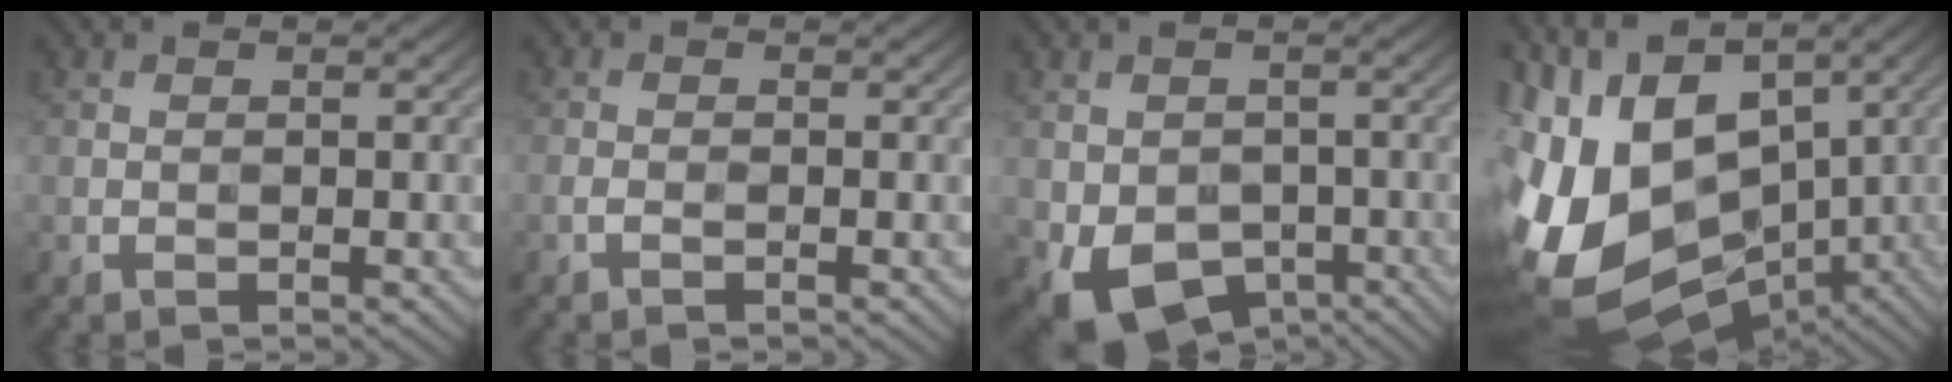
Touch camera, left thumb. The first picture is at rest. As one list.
[{"total": 0.9, "force": [-0.5, 0.1, 0.8], "torque": [-0.014, 0.006, -0.014]}, {"total": 7.8, "force": [-3.2, 5.6, 4.4], "torque": [-0.084, -0.027, -0.041]}, {"total": 18.1, "force": [-0.3, 11.9, 13.6], "torque": [-0.272, -0.013, 0.028]}]